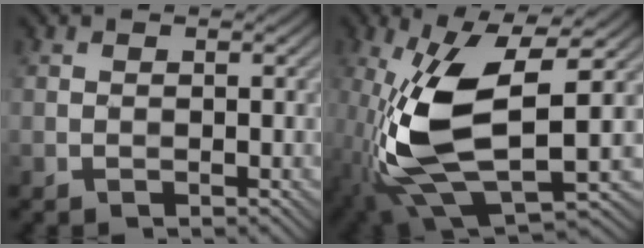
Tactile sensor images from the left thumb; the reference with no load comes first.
{"total": 14.6, "force": [-1.3, 6.2, 13.2], "torque": [-0.290, -0.013, -0.024]}